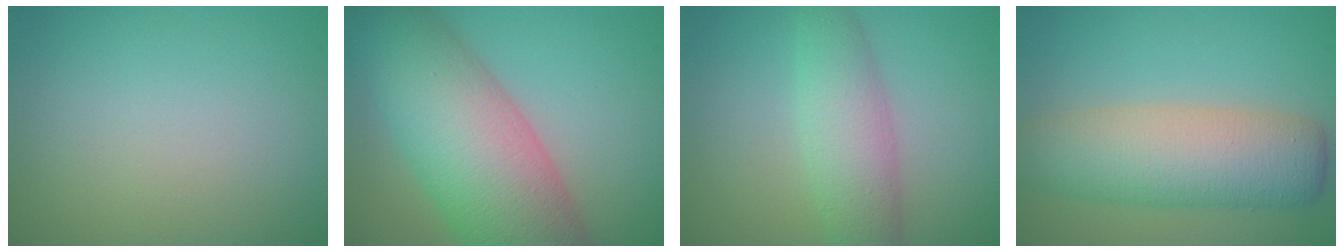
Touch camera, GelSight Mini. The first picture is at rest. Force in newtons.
{"total": 12.5, "press": 12.5, "slide": 0.6}
{"total": 4.4, "press": 4.4, "slide": 0.1}
{"total": 7.6, "press": 7.6, "slide": 0.3}